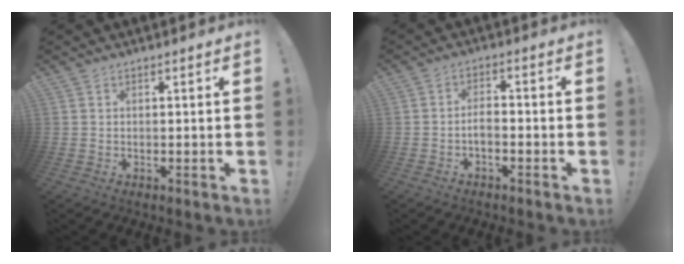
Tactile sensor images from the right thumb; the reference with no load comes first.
{"total": 3.4, "force": [-1.6, 1.3, 2.7], "torque": [-0.053, 0.000, -0.030]}